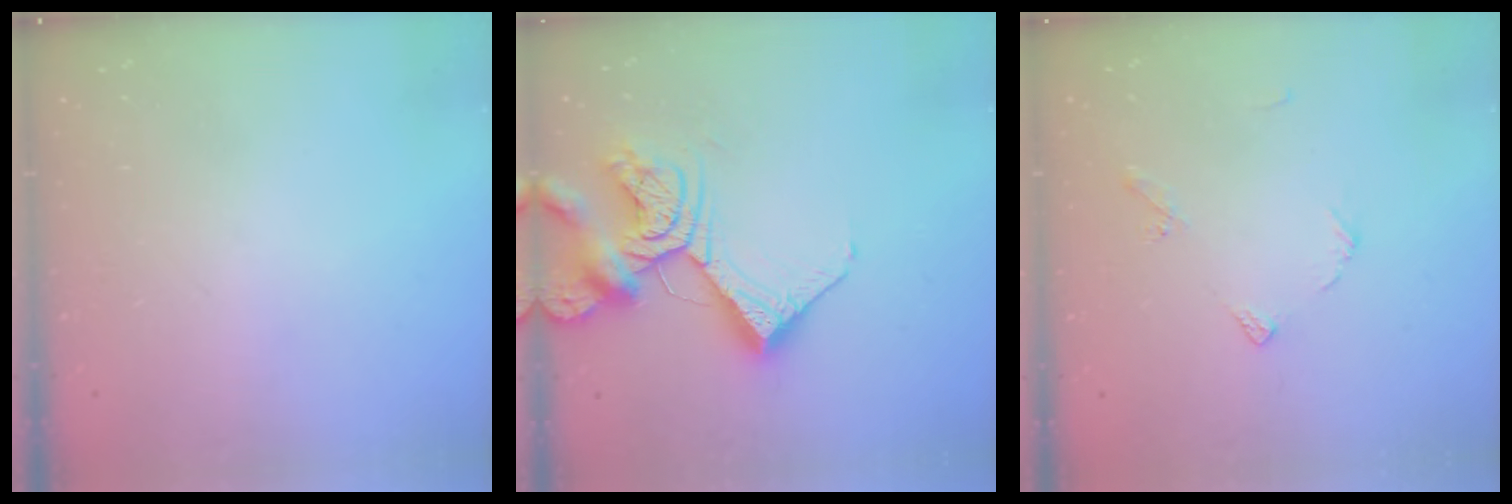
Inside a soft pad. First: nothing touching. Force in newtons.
{"total": 14.0, "press": 13.9, "slide": 1.6}
{"total": 5.3, "press": 5.3, "slide": 0.7}